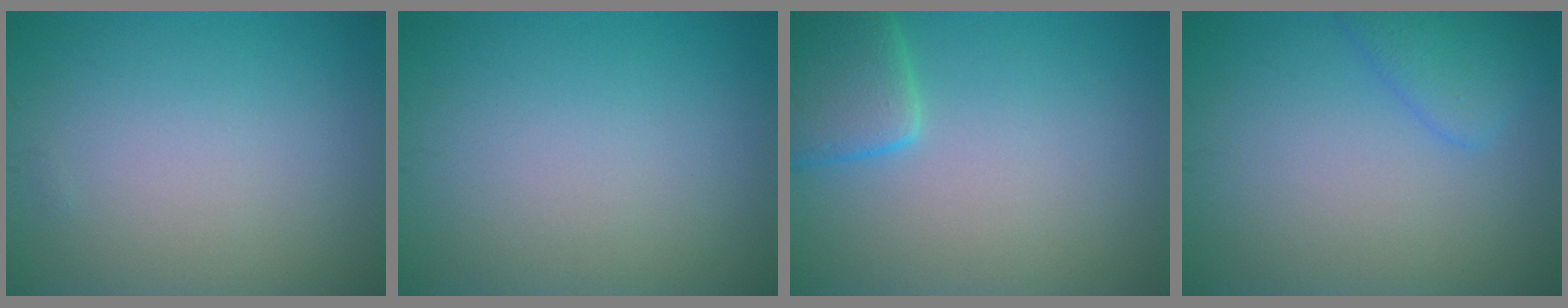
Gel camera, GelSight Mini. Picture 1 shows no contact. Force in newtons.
{"total": 0.0}
{"total": 4.1, "press": 4.1, "slide": 0.3}
{"total": 2.5, "press": 2.5, "slide": 0.2}